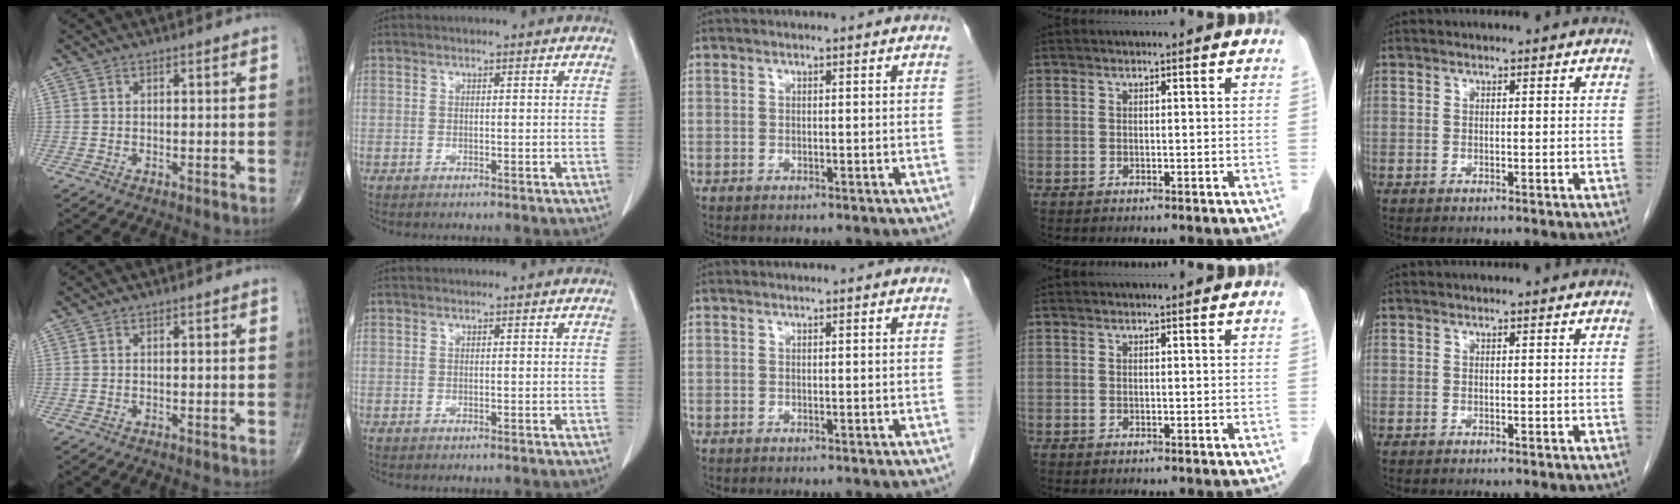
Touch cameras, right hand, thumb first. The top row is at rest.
{}